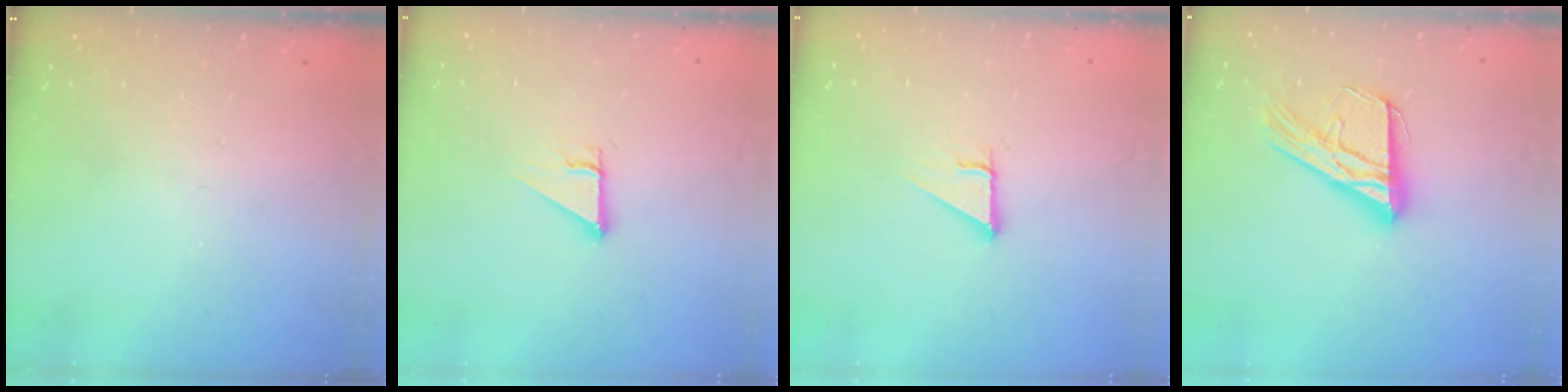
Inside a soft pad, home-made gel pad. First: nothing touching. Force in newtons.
{"total": 2.5, "press": 2.5, "slide": 0.1}
{"total": 2.8, "press": 2.8, "slide": 0.0}
{"total": 17.1, "press": 17.0, "slide": 1.7}